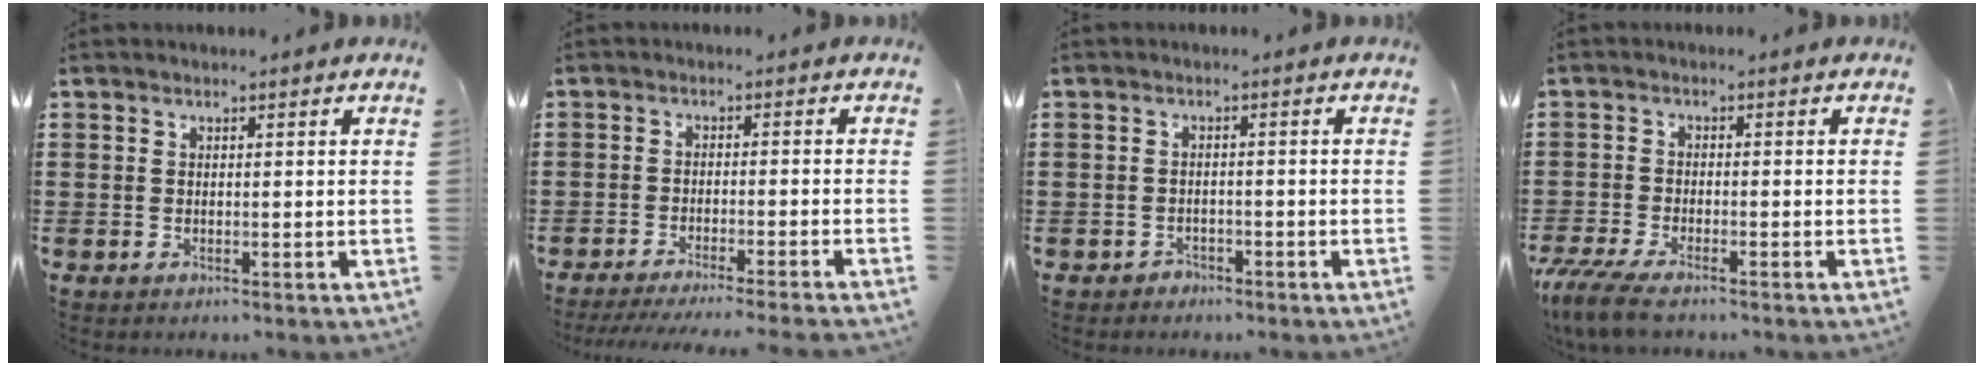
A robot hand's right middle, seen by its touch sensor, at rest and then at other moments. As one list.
[{"total": 2.9, "force": [-2.6, -0.4, 1.2], "torque": [-0.020, -0.004, -0.052]}, {"total": 1.3, "force": [-1.2, 0.6, -0.1], "torque": [-0.004, 0.002, -0.028]}, {"total": 4.3, "force": [-3.6, 0.4, 2.3], "torque": [-0.073, -0.021, -0.078]}]